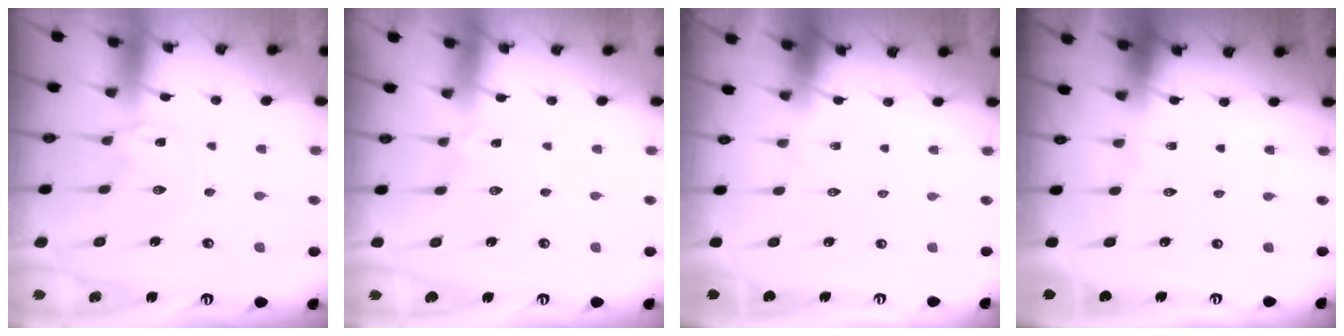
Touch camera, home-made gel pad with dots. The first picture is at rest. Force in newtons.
{"total": 1.3, "press": 1.3, "slide": 0.2}
{"total": 0.0}
{"total": 0.0}